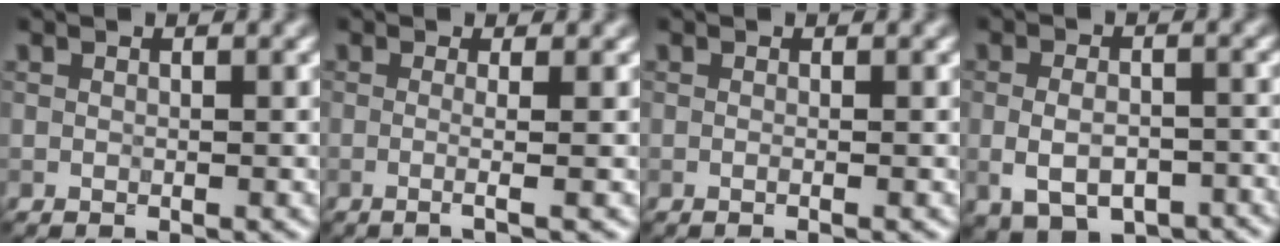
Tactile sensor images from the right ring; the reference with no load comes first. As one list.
[{"total": 2.5, "force": [0.0, 1.0, 2.3], "torque": [-0.025, -0.001, -0.031]}, {"total": 1.4, "force": [0.1, 0.7, 1.2], "torque": [-0.002, -0.010, -0.014]}, {"total": 6.2, "force": [-2.5, 3.7, 4.3], "torque": [-0.070, -0.006, -0.035]}]